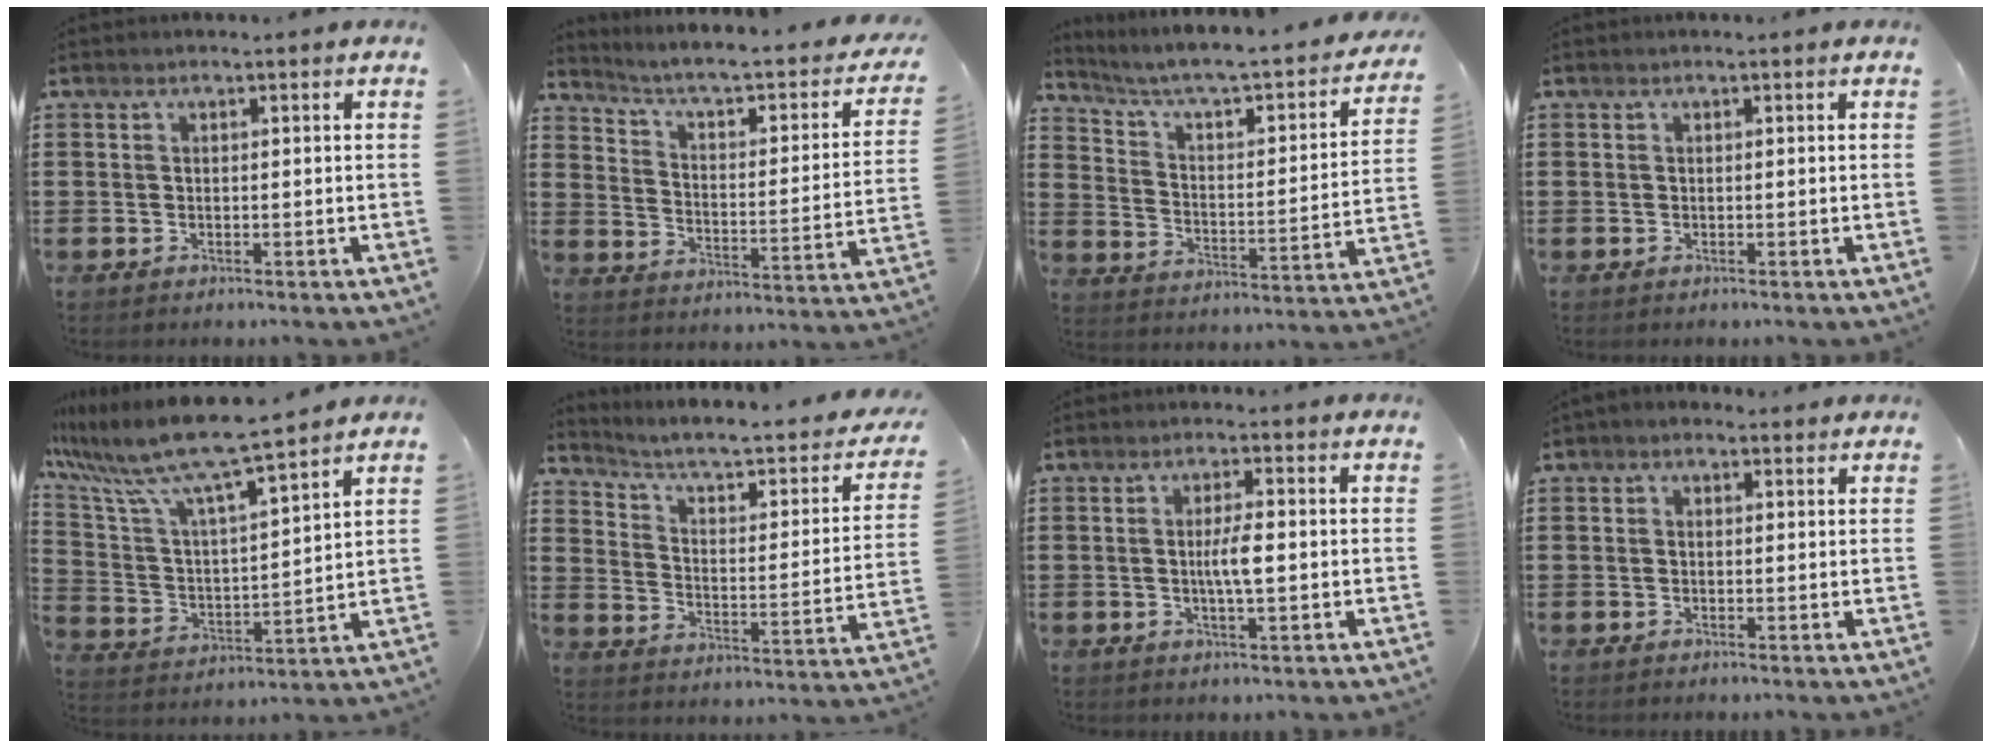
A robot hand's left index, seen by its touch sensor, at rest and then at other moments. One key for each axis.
{"total": 3.4, "fx": 2.2, "fy": 0.6, "fz": 2.5, "tx": -0.065, "ty": -0.029, "tz": 0.024}
{"total": 3.6, "fx": 2.5, "fy": 0.9, "fz": 2.5, "tx": -0.065, "ty": -0.032, "tz": 0.029}
{"total": 0.0}
{"total": 8.8, "fx": 7.6, "fy": -0.1, "fz": 4.5, "tx": -0.121, "ty": -0.053, "tz": 0.124}
{"total": 4.1, "fx": 2.8, "fy": 1.0, "fz": 2.8, "tx": -0.071, "ty": -0.029, "tz": 0.036}
{"total": 4.1, "fx": -0.3, "fy": 0.8, "fz": 4.0, "tx": -0.079, "ty": -0.002, "tz": -0.009}
{"total": 1.0, "fx": 0.0, "fy": 0.8, "fz": 0.6, "tx": -0.013, "ty": 0.006, "tz": -0.001}